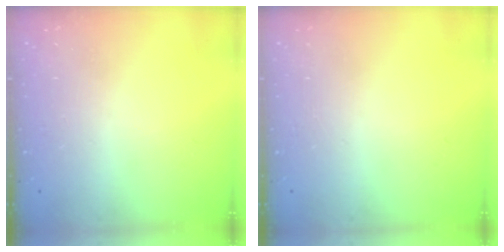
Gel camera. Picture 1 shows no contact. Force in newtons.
{"total": 0.0}